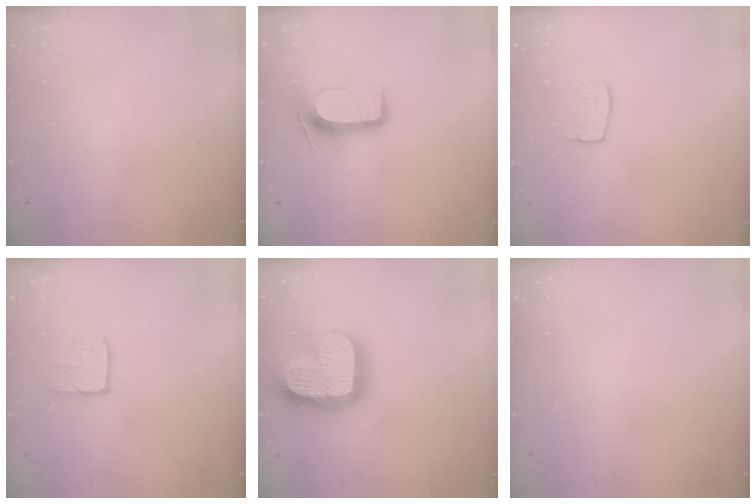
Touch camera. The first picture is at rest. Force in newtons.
{"total": 10.5, "press": 10.5, "slide": 0.9}
{"total": 6.8, "press": 6.8, "slide": 0.4}
{"total": 5.1, "press": 5.0, "slide": 0.4}
{"total": 22.4, "press": 22.4, "slide": 1.9}
{"total": 0.0}